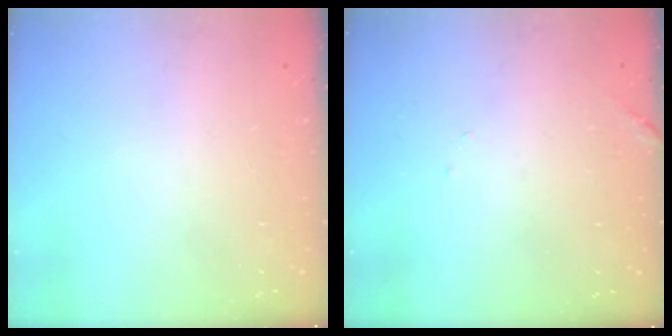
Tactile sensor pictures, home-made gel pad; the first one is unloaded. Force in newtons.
{"total": 7.7, "press": 7.7, "slide": 0.3}